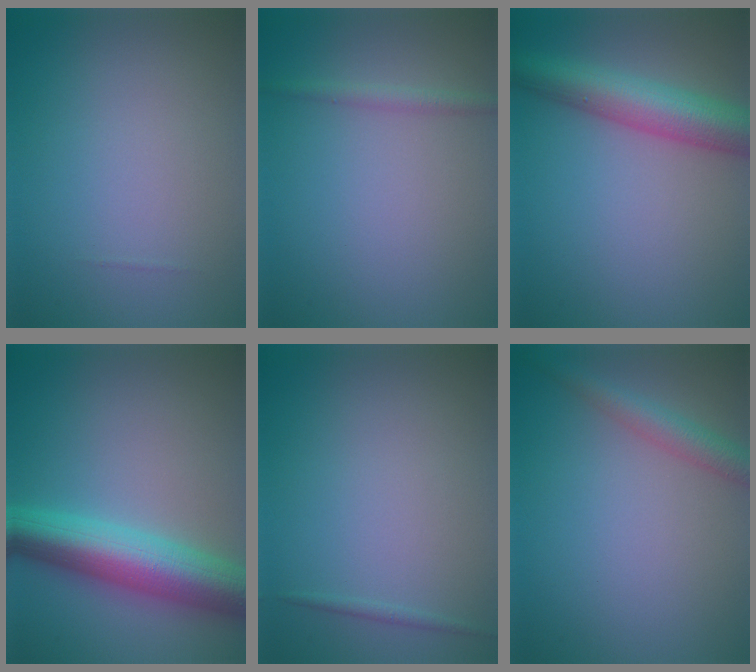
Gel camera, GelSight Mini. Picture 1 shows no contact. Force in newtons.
{"total": 1.3, "press": 1.3, "slide": 0.0}
{"total": 6.7, "press": 6.7, "slide": 0.1}
{"total": 8.6, "press": 8.6, "slide": 0.2}
{"total": 0.6, "press": 0.6, "slide": 0.1}
{"total": 2.8, "press": 2.8, "slide": 0.1}